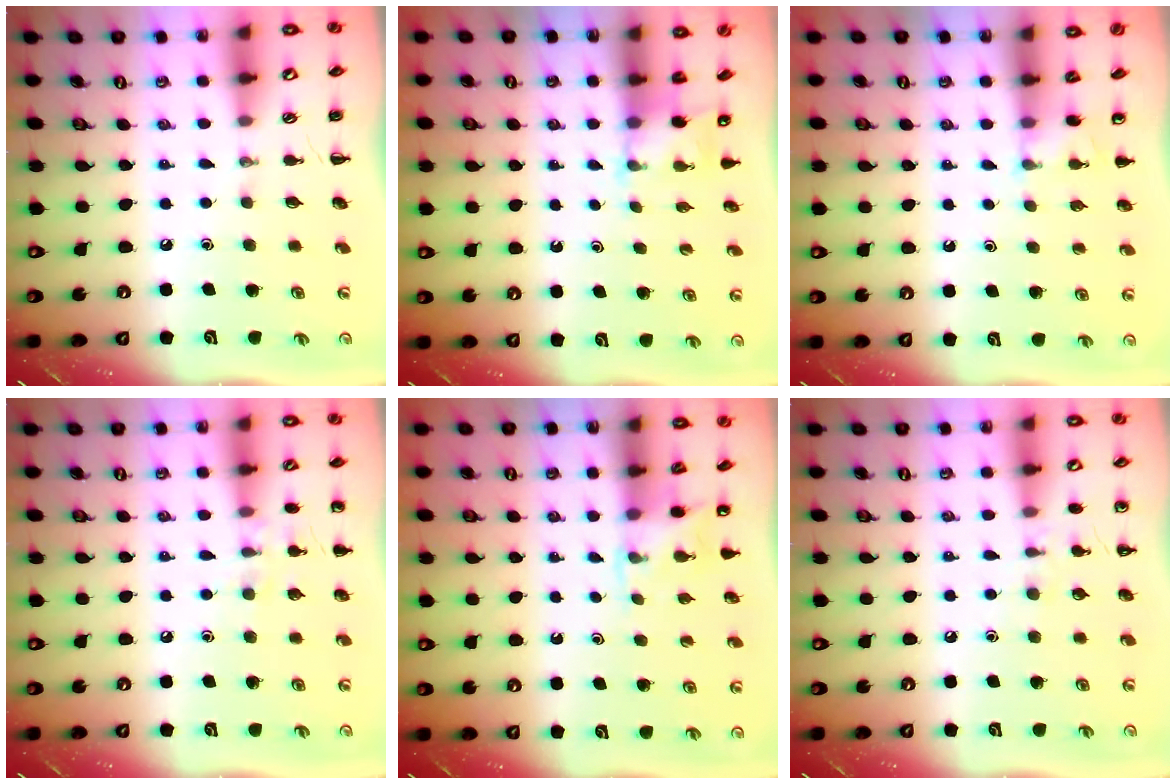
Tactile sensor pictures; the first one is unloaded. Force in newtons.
{"total": 3.8, "press": 3.7, "slide": 0.8}
{"total": 4.2, "press": 4.1, "slide": 1.1}
{"total": 7.4, "press": 7.1, "slide": 2.1}
{"total": 4.3, "press": 4.1, "slide": 1.3}
{"total": 6.3, "press": 6.0, "slide": 1.9}